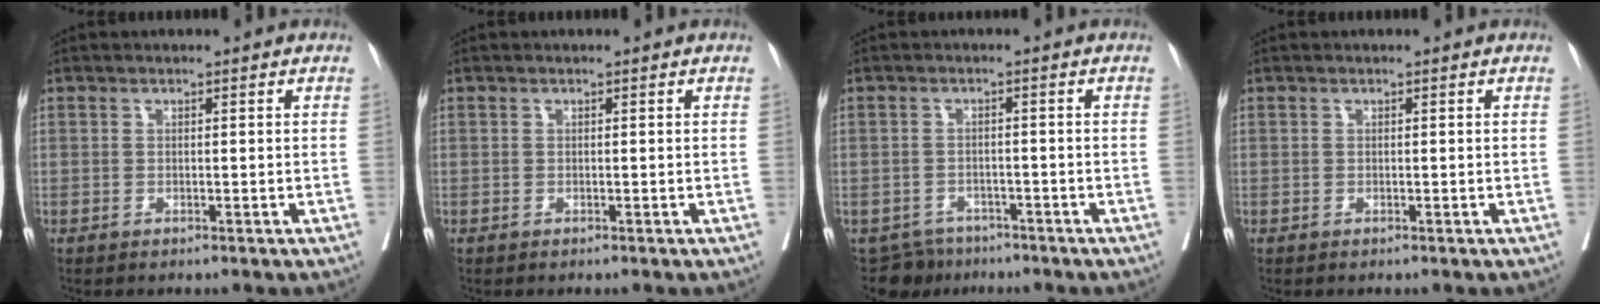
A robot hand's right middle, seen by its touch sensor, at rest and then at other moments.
{"total": 0.0}
{"total": 4.6, "force": [-4.0, 2.3, -0.5], "torque": [0.015, 0.004, -0.063]}
{"total": 0.0}